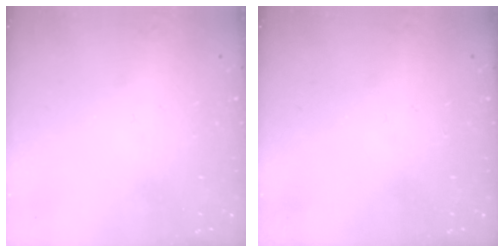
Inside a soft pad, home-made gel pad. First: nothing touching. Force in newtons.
{"total": 0.0}